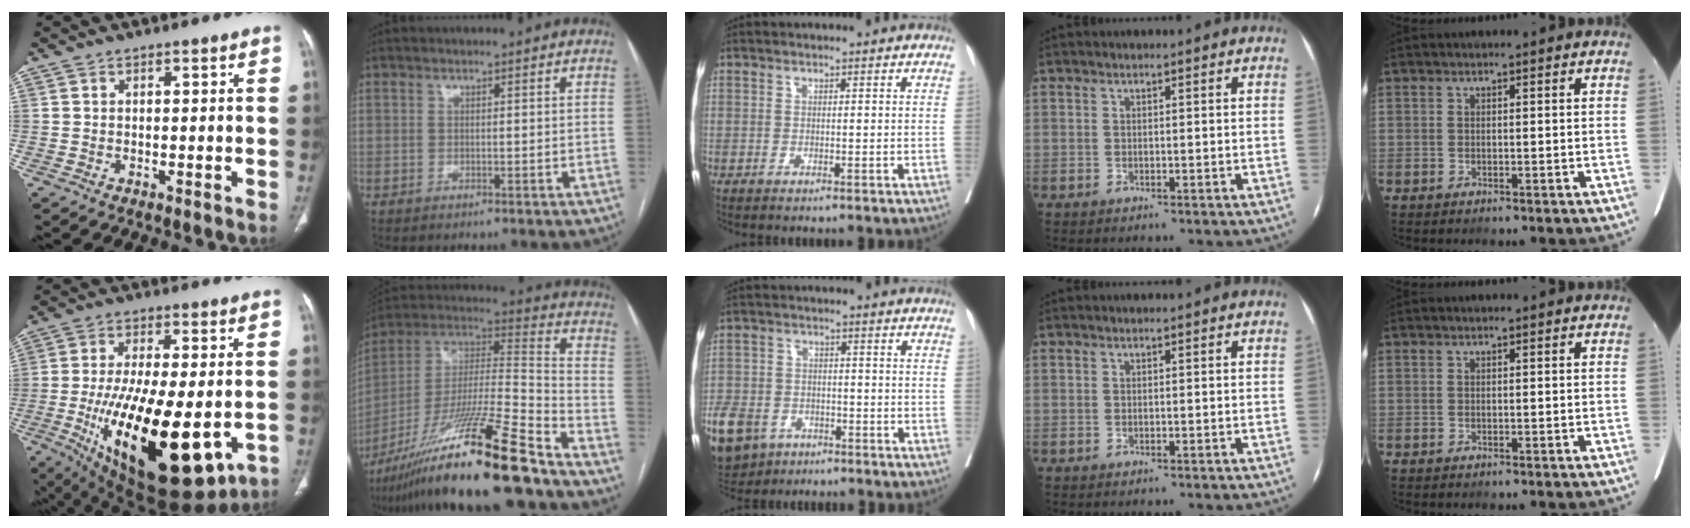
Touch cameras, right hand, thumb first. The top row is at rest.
{"thumb": {"total": 26.1, "force": [-6.3, 10.4, 23.1], "torque": [-0.389, -0.031, -0.076]}, "index": {"total": 25.8, "force": [-18.9, -0.1, 17.5], "torque": [-0.314, -0.028, -0.341]}, "middle": {"total": 15.1, "force": [-9.2, 9.9, 6.9], "torque": [-0.195, -0.012, -0.149]}}